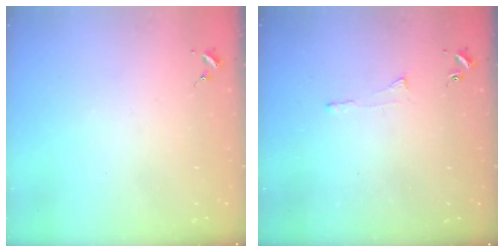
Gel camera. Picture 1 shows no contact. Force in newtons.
{"total": 3.0, "press": 2.9, "slide": 0.5}